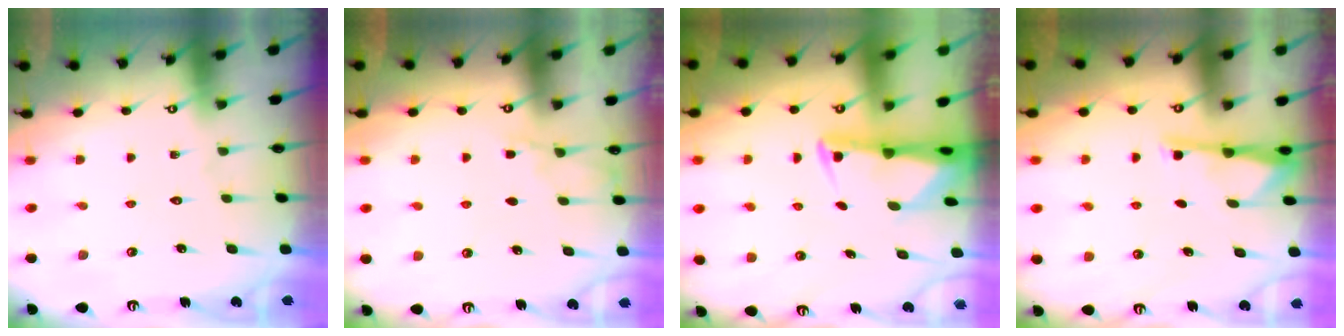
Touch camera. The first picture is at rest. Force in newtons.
{"total": 3.3, "press": 3.3, "slide": 0.4}
{"total": 2.7, "press": 2.6, "slide": 0.6}
{"total": 2.8, "press": 2.8, "slide": 0.5}